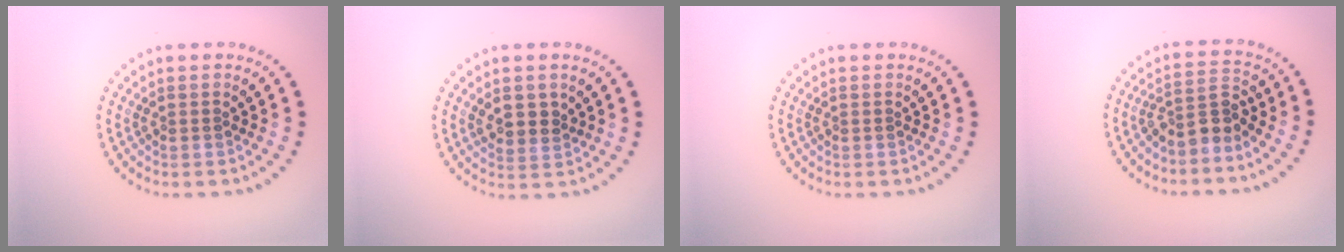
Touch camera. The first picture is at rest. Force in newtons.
{"total": 2.3, "press": 2.1, "slide": 0.9}
{"total": 0.0}
{"total": 2.7, "press": 2.2, "slide": 1.7}